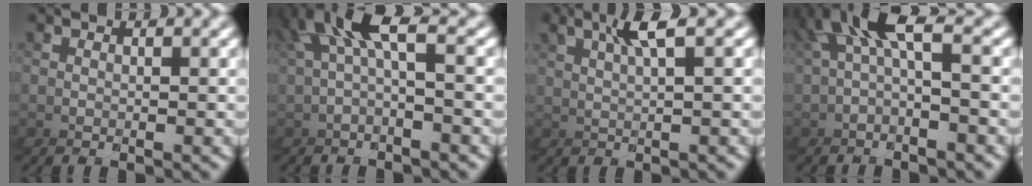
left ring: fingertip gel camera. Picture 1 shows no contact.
{"total": 3.1, "force": [0.9, 1.3, 2.6], "torque": [-0.078, 0.009, 0.014]}
{"total": 2.6, "force": [1.9, -1.5, 1.1], "torque": [-0.043, 0.024, 0.029]}
{"total": 3.0, "force": [0.0, 1.8, 2.4], "torque": [-0.082, 0.001, 0.002]}